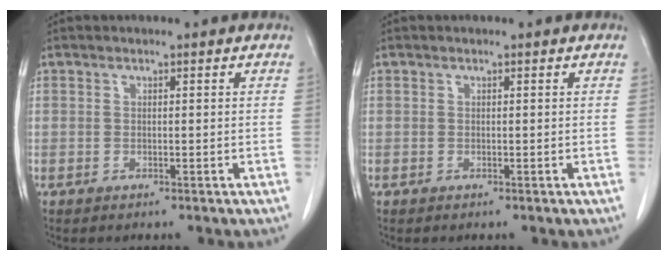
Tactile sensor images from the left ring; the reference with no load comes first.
{"total": 0.0}